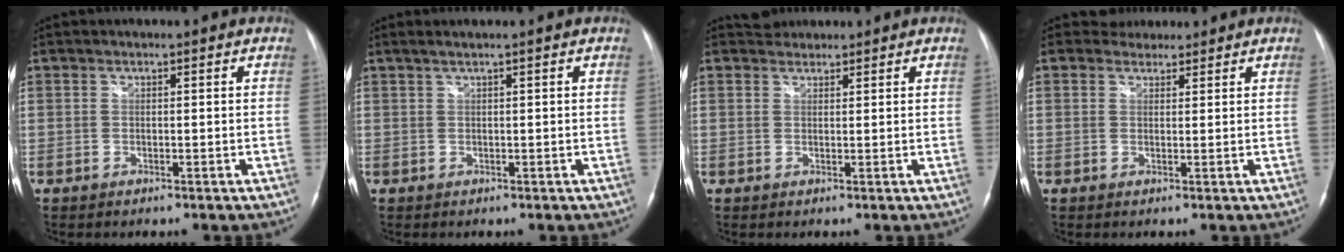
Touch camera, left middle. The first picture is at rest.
{"total": 1.7, "force": [1.1, -0.3, 1.3], "torque": [-0.034, 0.016, 0.024]}
{"total": 1.9, "force": [1.7, 0.7, -0.4], "torque": [0.009, 0.011, 0.027]}
{"total": 2.5, "force": [2.1, 1.2, -0.5], "torque": [0.012, 0.009, 0.030]}